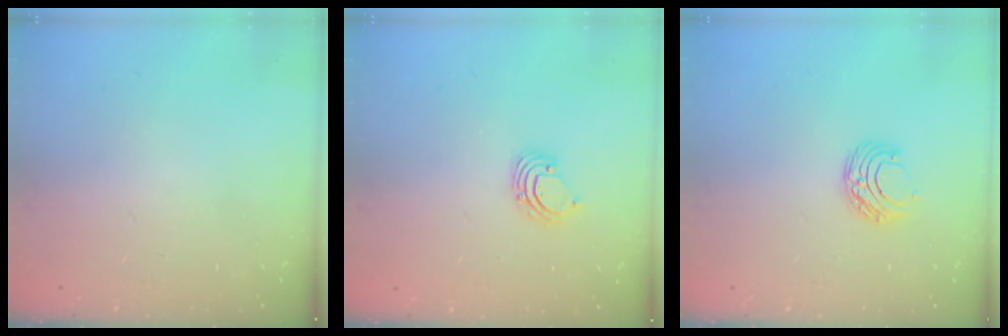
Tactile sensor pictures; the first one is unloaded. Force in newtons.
{"total": 2.2, "press": 2.2, "slide": 0.2}
{"total": 6.4, "press": 6.3, "slide": 0.6}